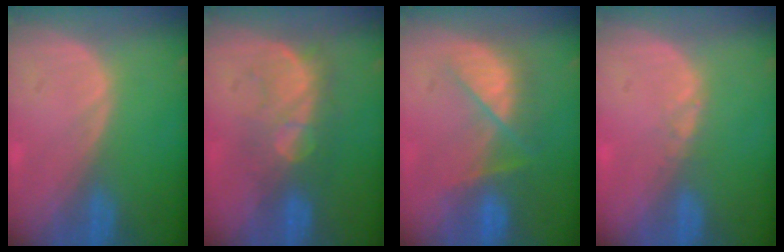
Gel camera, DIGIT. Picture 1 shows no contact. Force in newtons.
{"total": 7.7, "press": 7.5, "slide": 1.9}
{"total": 7.2, "press": 7.0, "slide": 1.6}
{"total": 0.9, "press": 0.8, "slide": 0.5}